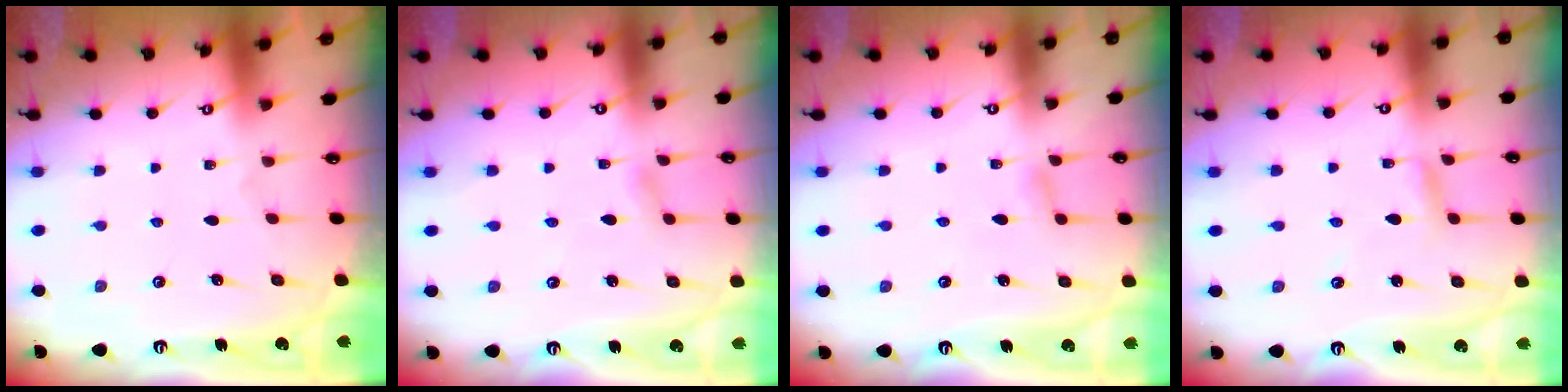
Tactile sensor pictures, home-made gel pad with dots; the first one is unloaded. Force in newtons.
{"total": 3.7, "press": 3.6, "slide": 0.4}
{"total": 3.7, "press": 3.6, "slide": 0.5}
{"total": 2.0, "press": 2.0, "slide": 0.2}